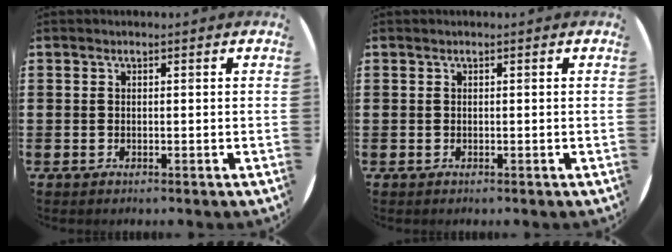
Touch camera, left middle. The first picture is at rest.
{"total": 0.0}